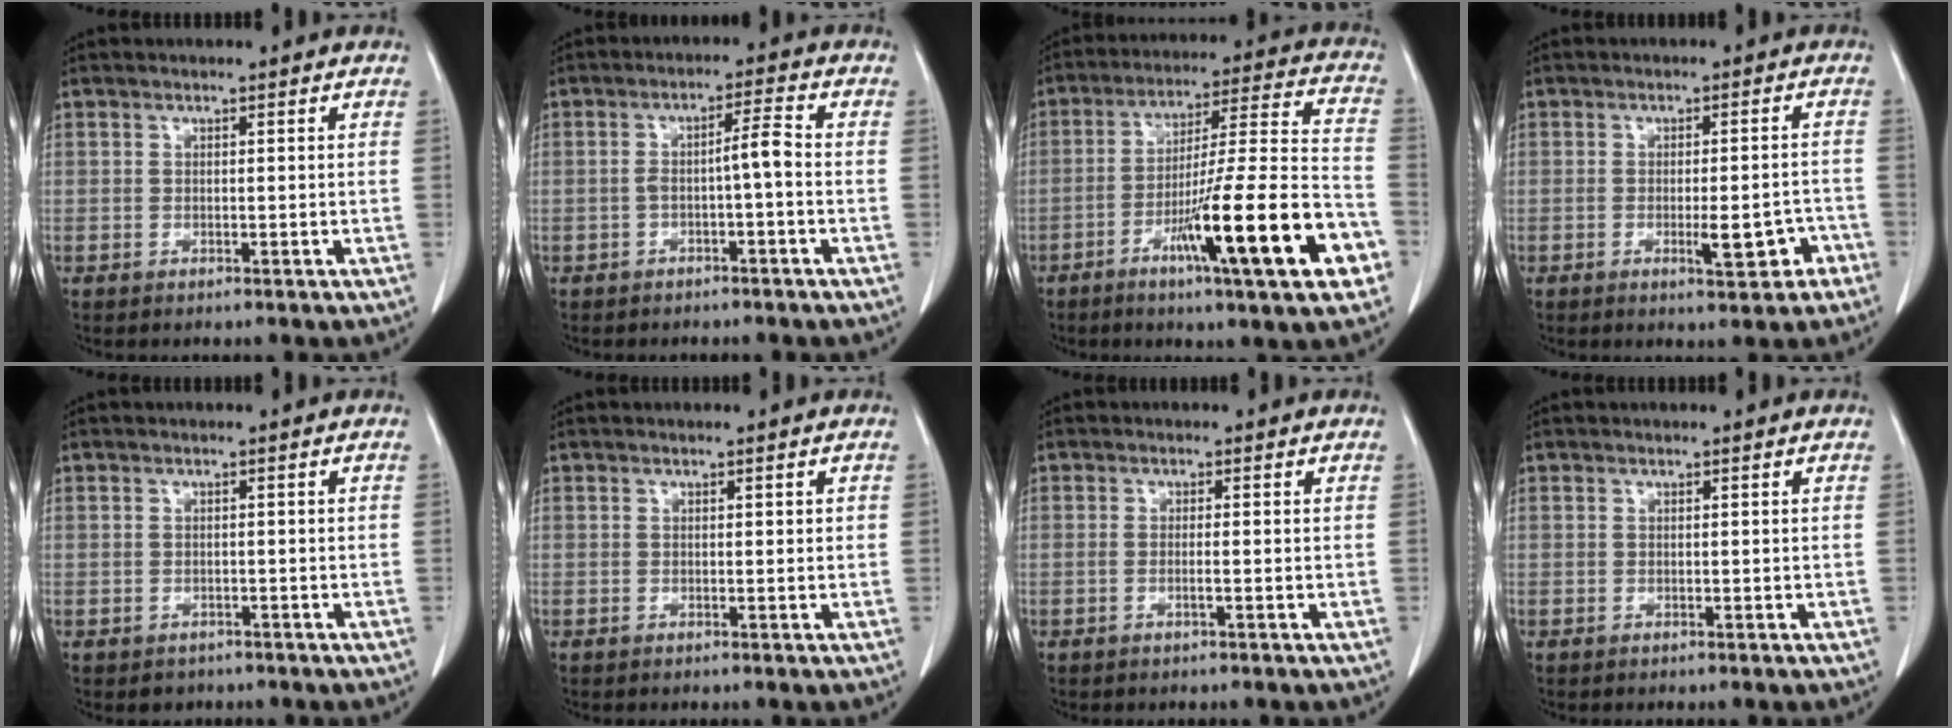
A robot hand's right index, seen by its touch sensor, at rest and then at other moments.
{"total": 3.9, "force": [-1.0, 0.2, 3.7], "torque": [-0.062, 0.015, -0.015]}
{"total": 20.5, "force": [-8.7, 0.7, 18.6], "torque": [-0.266, -0.008, -0.135]}
{"total": 5.3, "force": [-2.4, 1.3, 4.5], "torque": [-0.057, 0.003, -0.026]}
{"total": 1.8, "force": [-1.2, 1.3, 0.1], "torque": [-0.006, 0.002, -0.014]}
{"total": 0.6, "force": [0.2, 0.2, 0.5], "torque": [-0.005, 0.002, 0.003]}
{"total": 1.0, "force": [-0.4, -0.2, 0.9], "torque": [-0.019, -0.001, -0.007]}
{"total": 0.0}